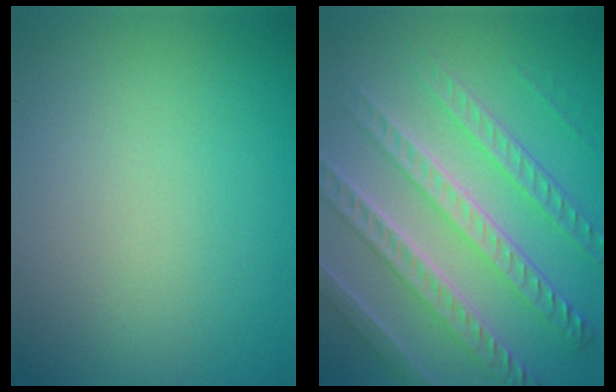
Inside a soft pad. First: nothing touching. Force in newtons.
{"total": 8.2, "press": 6.4, "slide": 5.1}